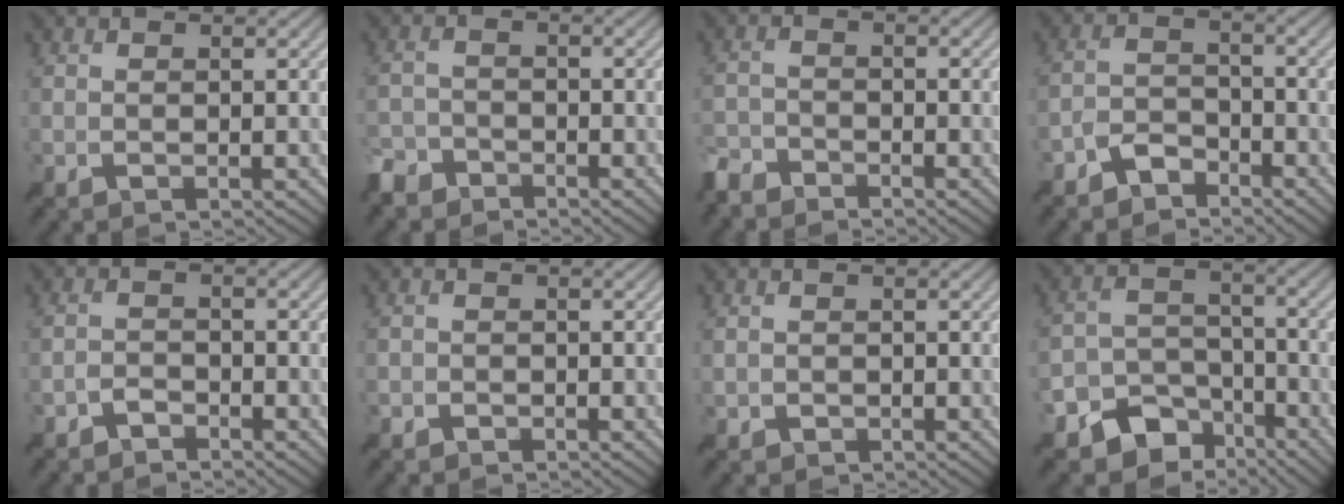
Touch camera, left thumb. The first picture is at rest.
{"total": 3.7, "force": [-3.2, 1.7, 0.7], "torque": [-0.012, -0.003, -0.074]}
{"total": 3.5, "force": [-3.3, 0.9, 0.6], "torque": [-0.014, -0.007, -0.079]}
{"total": 4.1, "force": [-3.3, 2.0, 1.3], "torque": [-0.026, 0.004, -0.077]}
{"total": 2.0, "force": [-1.7, 0.8, 0.6], "torque": [-0.009, 0.005, -0.039]}
{"total": 1.3, "force": [-0.9, 0.9, 0.1], "torque": [0.003, 0.000, -0.021]}
{"total": 1.3, "force": [-0.4, 1.2, 0.4], "torque": [-0.006, -0.006, -0.009]}
{"total": 9.2, "force": [-6.4, 6.0, 2.8], "torque": [-0.057, -0.002, -0.114]}